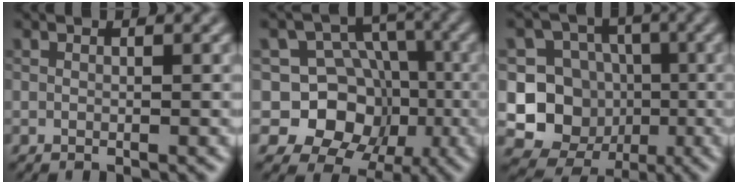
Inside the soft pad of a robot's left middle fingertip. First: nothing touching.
{"total": 8.8, "force": [-1.7, 8.0, 3.3], "torque": [-0.040, 0.020, -0.066]}
{"total": 8.6, "force": [-1.4, 8.0, 2.7], "torque": [-0.038, -0.001, -0.043]}